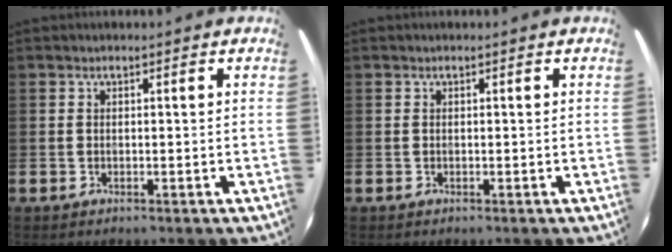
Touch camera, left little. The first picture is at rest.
{"total": 0.0}